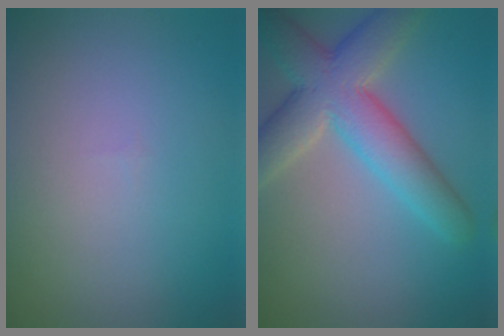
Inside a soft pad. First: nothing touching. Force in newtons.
{"total": 8.0, "press": 8.0, "slide": 0.5}